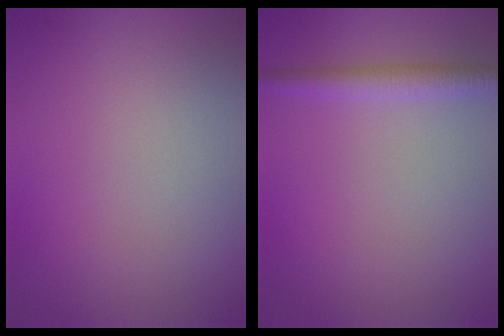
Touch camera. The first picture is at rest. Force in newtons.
{"total": 2.1, "press": 2.1, "slide": 0.0}